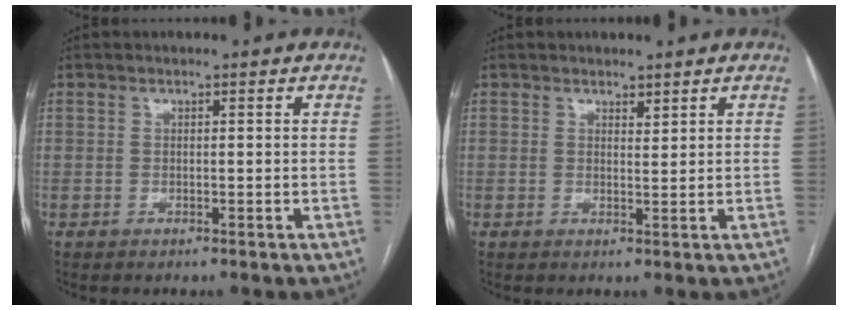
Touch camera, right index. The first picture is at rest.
{"total": 1.2, "force": [1.1, 0.3, 0.5], "torque": [-0.007, -0.004, 0.017]}